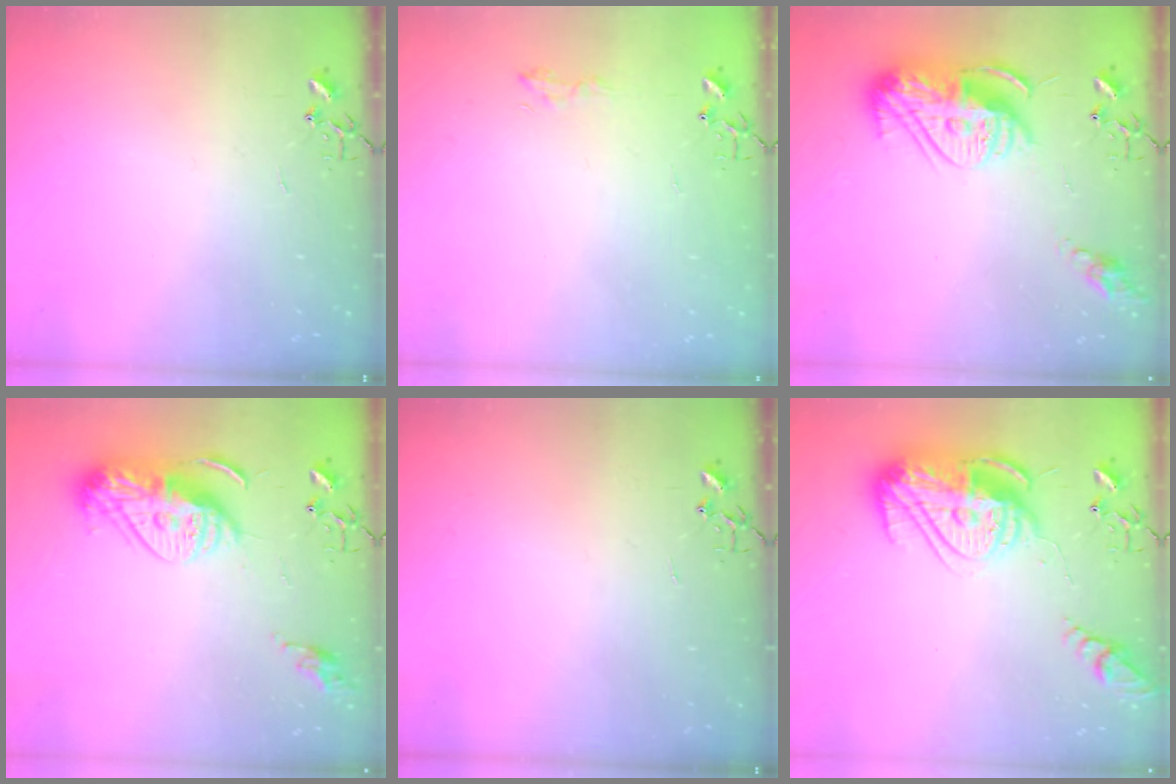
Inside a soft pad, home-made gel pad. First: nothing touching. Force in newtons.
{"total": 5.6, "press": 5.6, "slide": 0.6}
{"total": 15.8, "press": 15.8, "slide": 1.4}
{"total": 15.5, "press": 15.4, "slide": 1.4}
{"total": 0.0}
{"total": 18.9, "press": 18.9, "slide": 1.6}